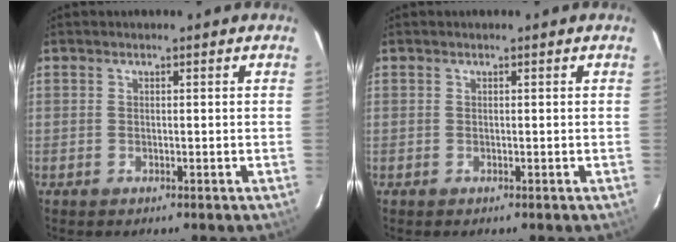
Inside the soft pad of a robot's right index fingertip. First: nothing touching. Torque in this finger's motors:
{"motor_torque": [0.00, 0.00, 0.00, 0.00]}